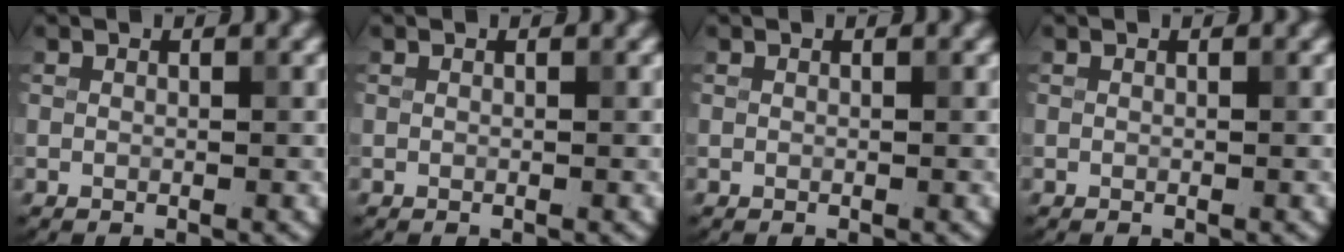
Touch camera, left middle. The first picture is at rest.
{"total": 0.0}
{"total": 0.0}
{"total": 0.0}